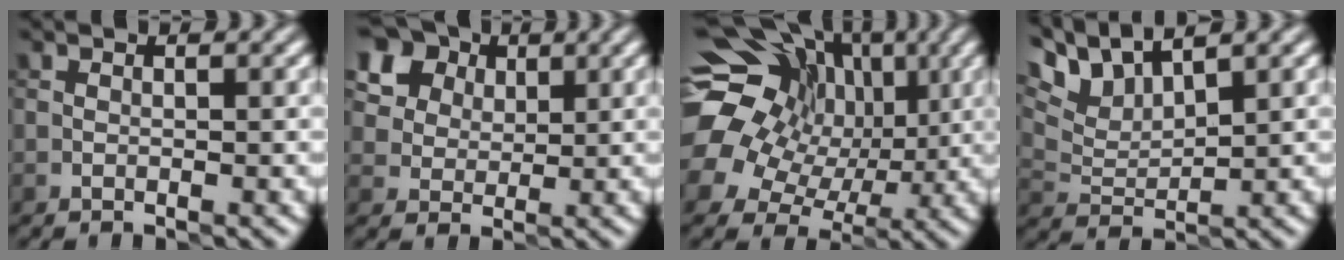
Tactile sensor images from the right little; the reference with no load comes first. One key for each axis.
{"total": 11.7, "fx": 6.0, "fy": 8.8, "fz": 4.9, "tx": -0.143, "ty": 0.029, "tz": 0.109}
{"total": 17.6, "fx": 3.5, "fy": 14.9, "fz": 8.7, "tx": -0.194, "ty": 0.051, "tz": 0.036}
{"total": 5.4, "fx": 4.3, "fy": 1.4, "fz": 2.8, "tx": -0.072, "ty": 0.008, "tz": 0.084}